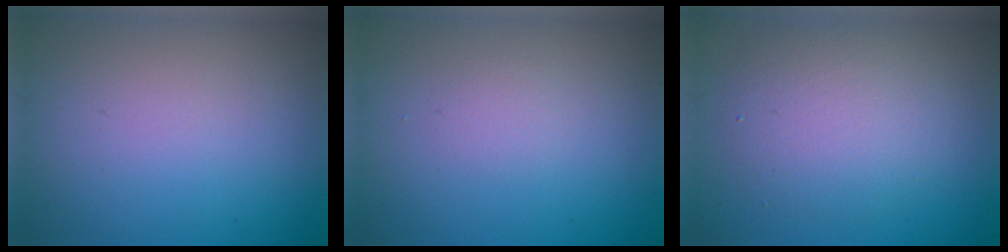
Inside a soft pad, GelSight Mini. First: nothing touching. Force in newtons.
{"total": 0.8, "press": 0.8, "slide": 0.1}
{"total": 4.4, "press": 4.4, "slide": 0.4}